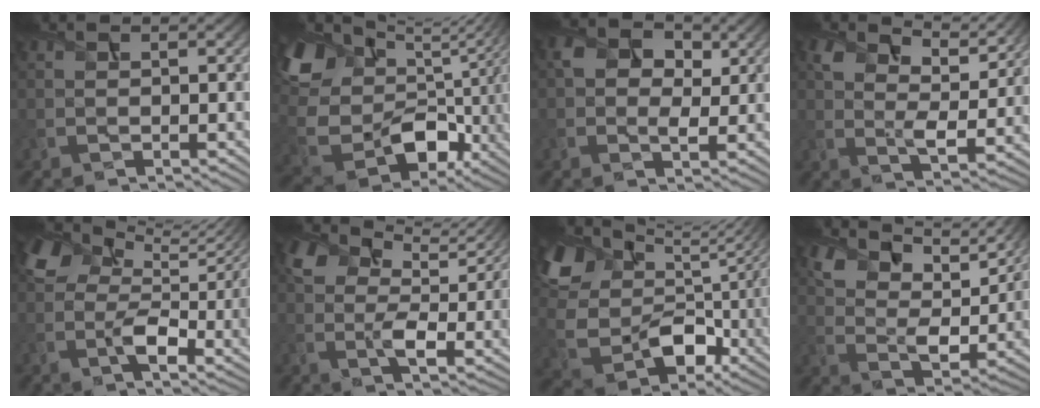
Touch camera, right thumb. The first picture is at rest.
{"total": 15.6, "force": [5.4, 10.3, 10.4], "torque": [-0.257, 0.001, 0.107]}
{"total": 4.7, "force": [1.0, 3.3, 3.3], "torque": [-0.057, 0.001, 0.010]}
{"total": 8.2, "force": [5.0, 3.5, 5.4], "torque": [-0.109, -0.006, 0.094]}
{"total": 11.3, "force": [3.6, 6.4, 8.6], "torque": [-0.174, -0.020, 0.071]}
{"total": 9.2, "force": [4.5, 4.5, 6.6], "torque": [-0.135, -0.006, 0.086]}
{"total": 14.1, "force": [6.2, 8.7, 9.1], "torque": [-0.217, 0.004, 0.123]}
{"total": 11.6, "force": [8.8, 4.3, 6.2], "torque": [-0.145, -0.008, 0.151]}